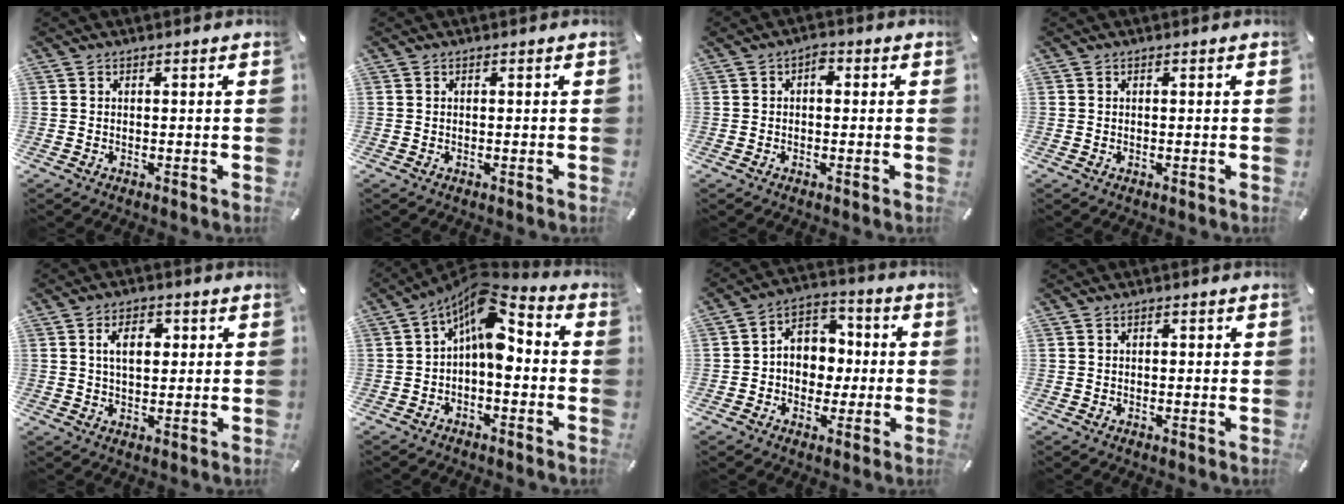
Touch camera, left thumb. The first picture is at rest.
{"total": 0.0}
{"total": 2.4, "force": [0.0, 1.5, 1.9], "torque": [-0.031, 0.008, -0.005]}
{"total": 0.0}
{"total": 6.2, "force": [1.5, 4.0, 4.5], "torque": [-0.074, 0.003, 0.020]}
{"total": 10.8, "force": [2.2, 5.5, 9.0], "torque": [-0.142, -0.029, 0.037]}
{"total": 8.4, "force": [-1.0, 7.5, 3.5], "torque": [-0.051, 0.013, -0.018]}
{"total": 0.8, "force": [0.2, 0.6, 0.5], "torque": [-0.009, 0.006, 0.002]}